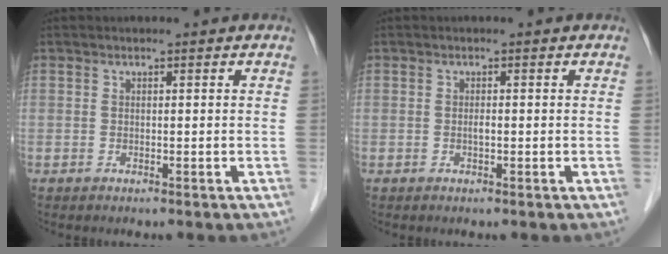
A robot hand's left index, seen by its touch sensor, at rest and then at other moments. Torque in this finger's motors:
{"motor_torque": [0.28, 0.16, 0.01, 0.04]}